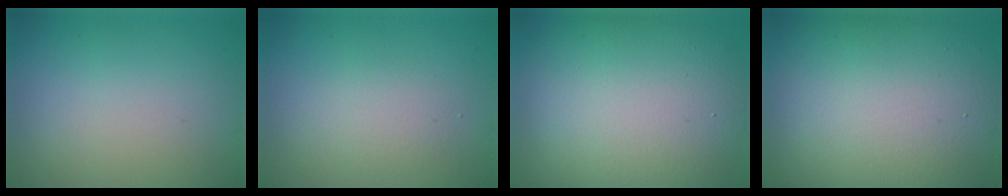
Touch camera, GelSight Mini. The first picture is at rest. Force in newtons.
{"total": 1.6, "press": 1.6, "slide": 0.1}
{"total": 14.5, "press": 14.4, "slide": 1.0}
{"total": 15.5, "press": 15.5, "slide": 0.5}